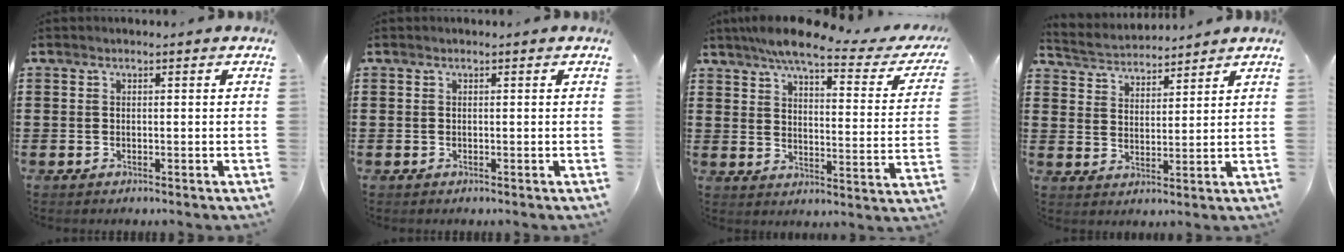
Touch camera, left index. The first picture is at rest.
{"total": 0.0}
{"total": 7.9, "force": [6.4, 0.5, 4.7], "torque": [-0.108, -0.027, 0.107]}
{"total": 3.4, "force": [3.4, 0.7, -0.2], "torque": [-0.015, -0.017, 0.058]}